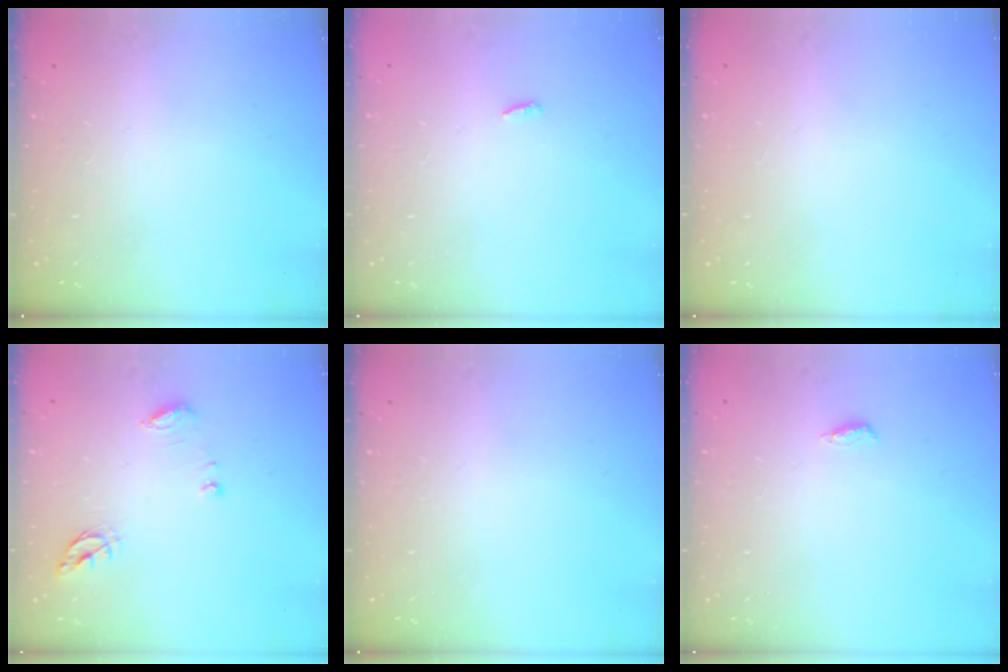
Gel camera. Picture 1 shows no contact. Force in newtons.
{"total": 2.3, "press": 2.3, "slide": 0.2}
{"total": 1.1, "press": 0.8, "slide": 0.7}
{"total": 7.9, "press": 7.8, "slide": 0.9}
{"total": 0.0}
{"total": 3.8, "press": 3.6, "slide": 1.2}